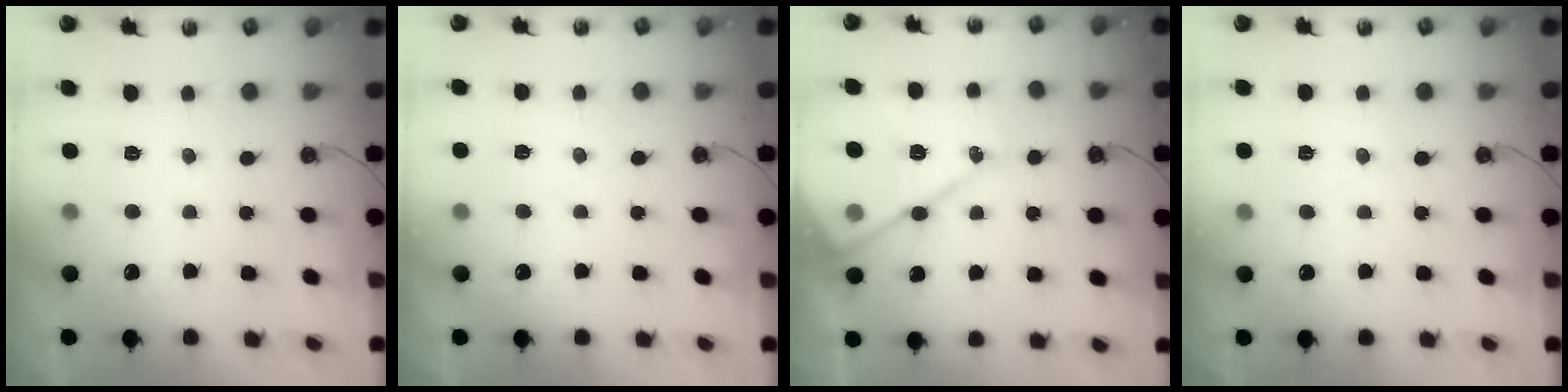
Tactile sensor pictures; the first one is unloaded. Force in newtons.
{"total": 3.3, "press": 3.2, "slide": 0.6}
{"total": 14.0, "press": 13.9, "slide": 1.4}
{"total": 3.5, "press": 3.5, "slide": 0.3}